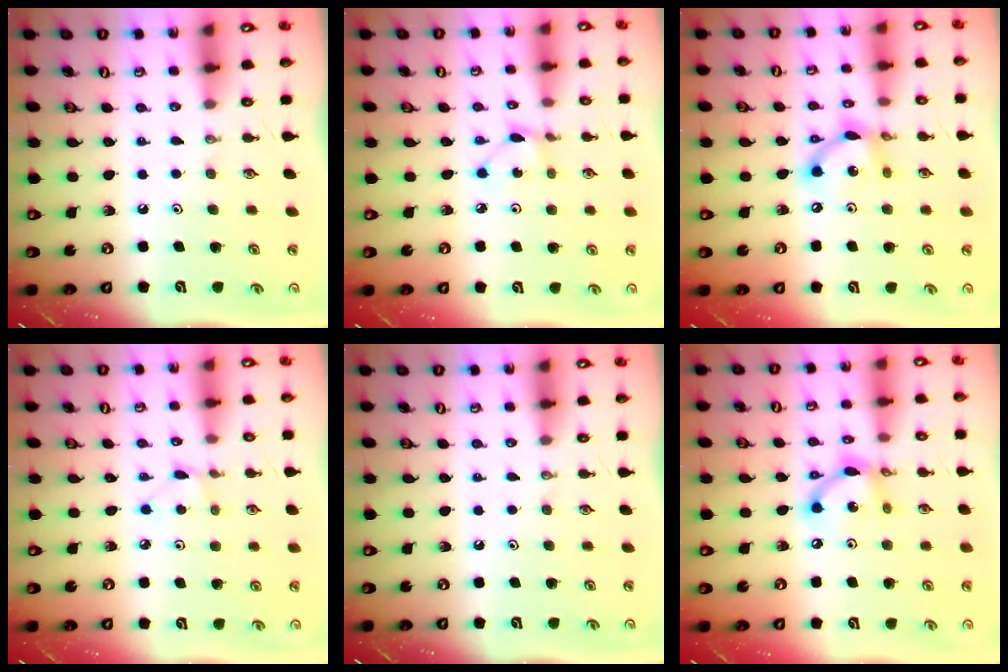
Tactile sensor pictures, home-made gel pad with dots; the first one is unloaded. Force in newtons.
{"total": 1.9, "press": 1.9, "slide": 0.2}
{"total": 10.2, "press": 10.1, "slide": 0.6}
{"total": 2.5, "press": 2.5, "slide": 0.3}
{"total": 0.0}
{"total": 10.6, "press": 10.6, "slide": 0.5}